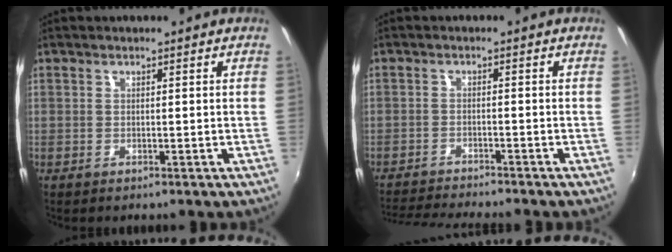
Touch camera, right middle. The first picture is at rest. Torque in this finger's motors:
{"motor_torque": [0.95, -1.14, 0.09, 0.05]}